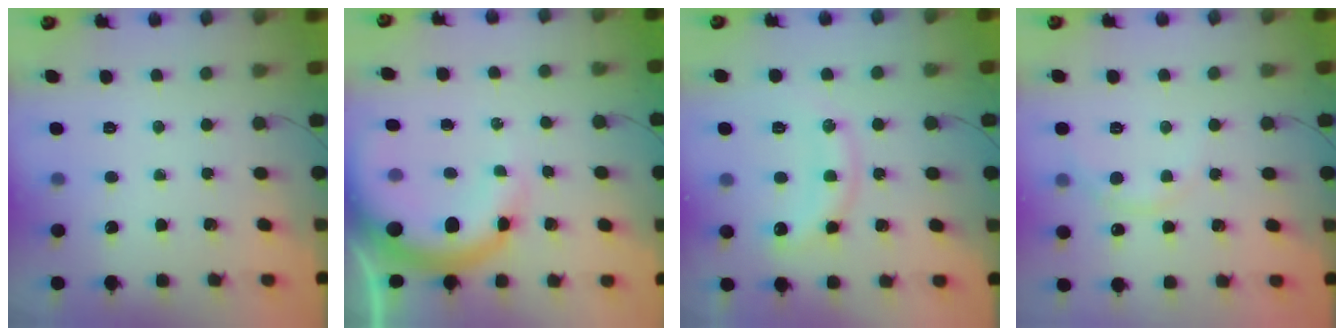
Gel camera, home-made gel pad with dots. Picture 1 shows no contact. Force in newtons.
{"total": 11.2, "press": 11.0, "slide": 2.2}
{"total": 13.1, "press": 13.1, "slide": 0.5}
{"total": 3.2, "press": 3.1, "slide": 1.0}